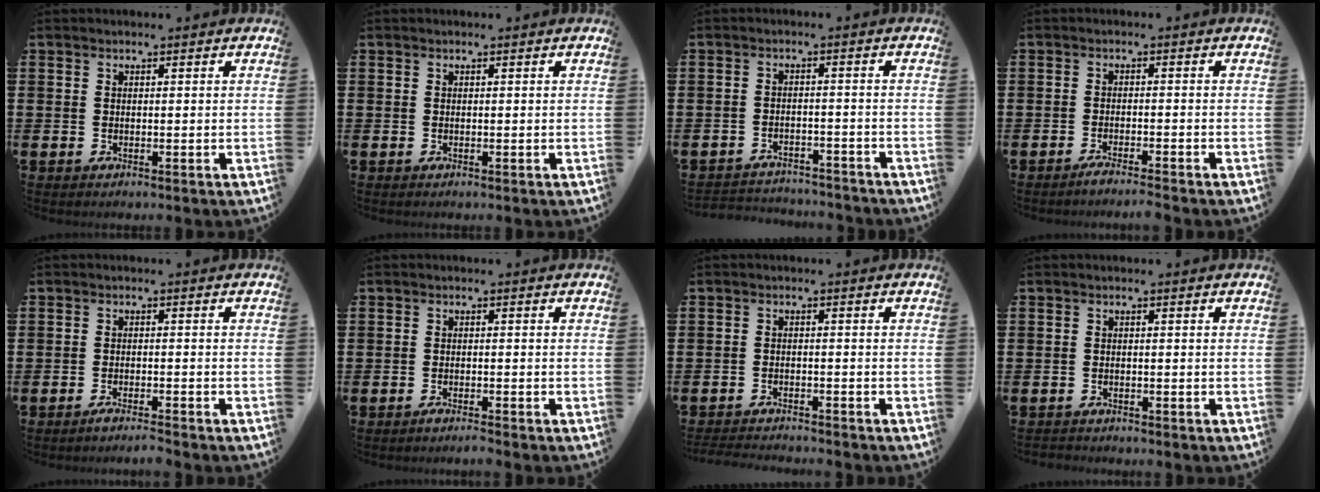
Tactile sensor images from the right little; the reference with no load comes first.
{"total": 0.0}
{"total": 2.5, "force": [-2.5, 0.2, -0.2], "torque": [-0.004, 0.002, -0.055]}
{"total": 1.8, "force": [-1.6, -0.1, 0.8], "torque": [-0.012, 0.002, -0.031]}
{"total": 1.7, "force": [-1.5, -0.1, 0.7], "torque": [-0.011, 0.001, -0.029]}
{"total": 1.1, "force": [-1.0, 0.0, 0.4], "torque": [-0.008, -0.004, -0.019]}
{"total": 2.0, "force": [-2.0, -0.1, 0.0], "torque": [-0.003, 0.002, -0.042]}
{"total": 0.8, "force": [-0.8, 0.1, -0.1], "torque": [-0.001, 0.001, -0.018]}